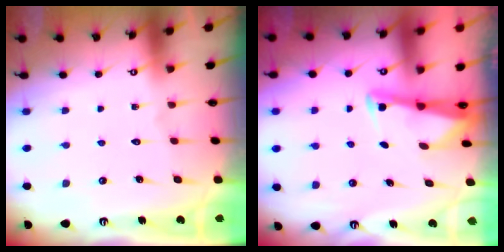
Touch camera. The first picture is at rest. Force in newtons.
{"total": 2.7, "press": 2.7, "slide": 0.2}